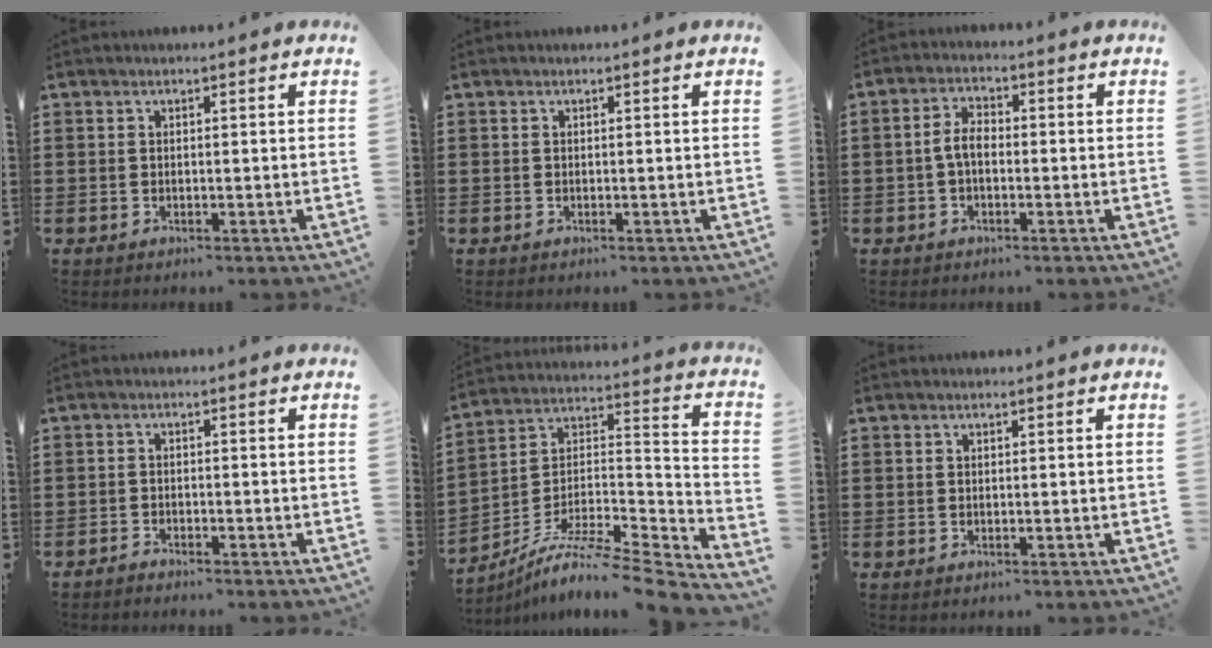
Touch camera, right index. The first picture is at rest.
{"total": 0.0}
{"total": 3.8, "force": [-0.7, 2.0, 3.1], "torque": [-0.081, -0.002, -0.020]}
{"total": 1.3, "force": [-1.3, 0.2, 0.0], "torque": [-0.005, 0.003, -0.028]}
{"total": 8.3, "force": [-7.0, 1.0, 4.3], "torque": [-0.082, -0.005, -0.142]}
{"total": 0.0}